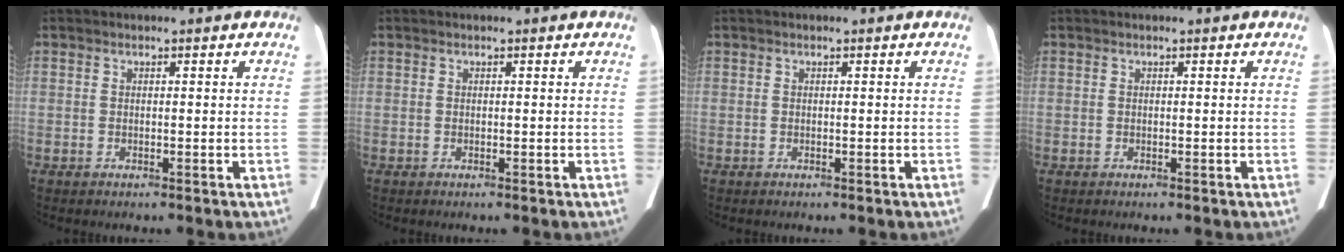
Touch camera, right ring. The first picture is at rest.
{"total": 0.0}
{"total": 0.0}
{"total": 0.0}